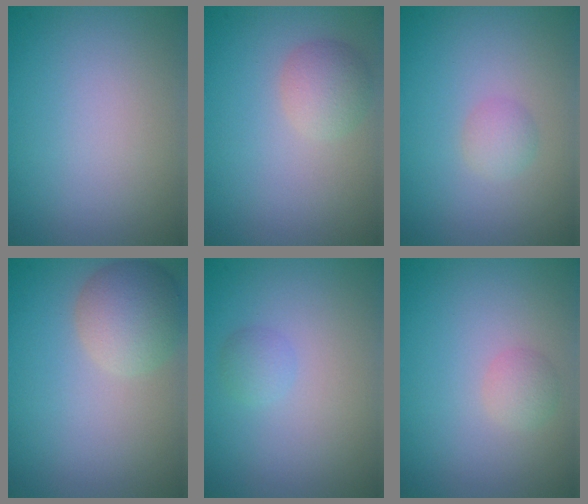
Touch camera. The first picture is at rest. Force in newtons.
{"total": 2.7, "press": 2.7, "slide": 0.1}
{"total": 1.4, "press": 1.4, "slide": 0.1}
{"total": 4.4, "press": 4.4, "slide": 0.2}
{"total": 1.1, "press": 1.1, "slide": 0.1}
{"total": 1.4, "press": 1.4, "slide": 0.1}